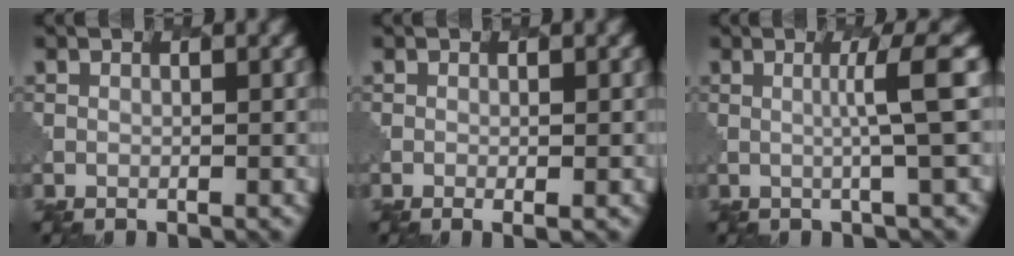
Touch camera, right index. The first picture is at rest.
{"total": 1.2, "force": [-0.3, 0.3, 1.2], "torque": [-0.015, -0.004, -0.002]}
{"total": 3.2, "force": [0.6, 0.0, 3.2], "torque": [-0.052, 0.000, 0.004]}